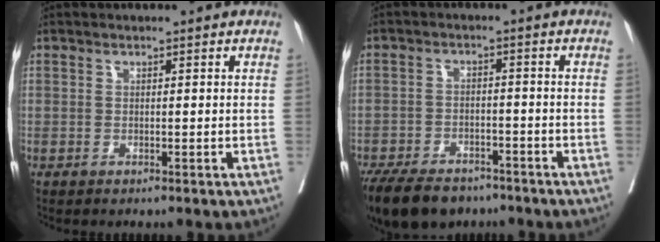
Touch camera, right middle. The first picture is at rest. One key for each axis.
{"total": 13.7, "fx": -10.4, "fy": 6.6, "fz": 6.1, "tx": -0.133, "ty": -0.017, "tz": -0.154}